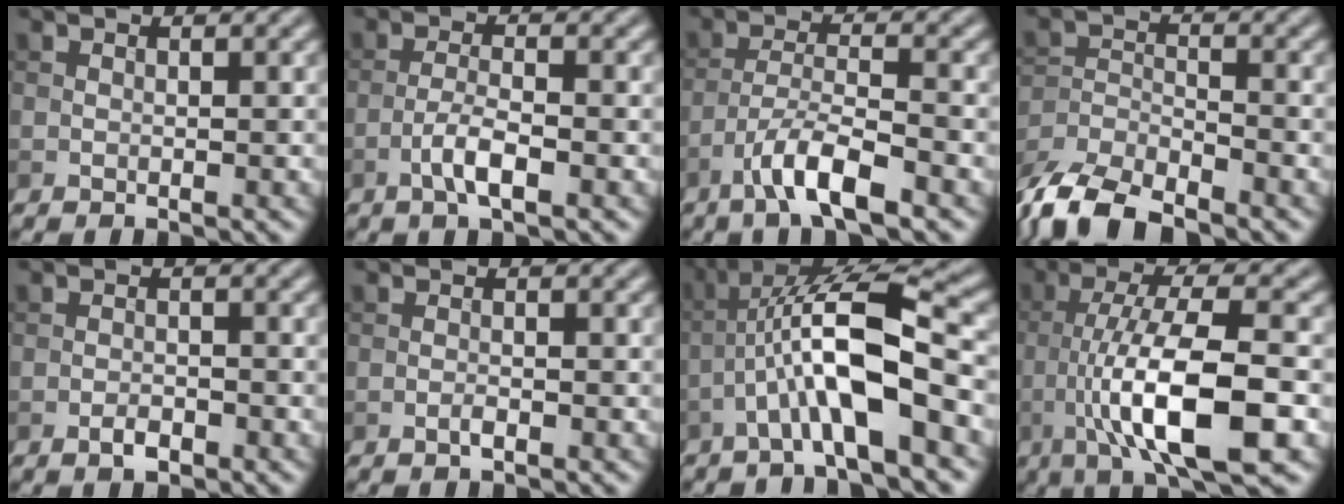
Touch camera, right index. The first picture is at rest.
{"total": 2.9, "force": [-1.4, 0.7, 2.4], "torque": [-0.049, 0.006, -0.031]}
{"total": 5.4, "force": [-3.4, 1.2, 4.0], "torque": [-0.073, 0.003, -0.068]}
{"total": 7.9, "force": [-6.6, 2.5, 3.5], "torque": [-0.066, -0.009, -0.130]}
{"total": 1.5, "force": [-0.9, 0.6, 0.9], "torque": [-0.015, 0.000, -0.018]}
{"total": 0.8, "force": [-0.5, 0.2, 0.6], "torque": [-0.012, 0.000, -0.010]}
{"total": 9.1, "force": [-2.6, 2.1, 8.5], "torque": [-0.149, 0.024, -0.052]}
{"total": 10.5, "force": [-3.0, 2.5, 9.7], "torque": [-0.158, 0.011, -0.055]}